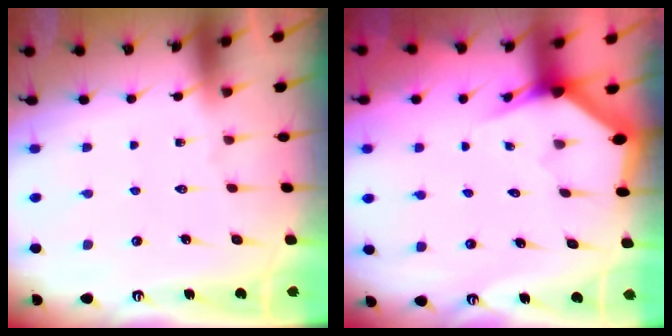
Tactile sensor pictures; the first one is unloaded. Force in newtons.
{"total": 3.0, "press": 3.0, "slide": 0.0}